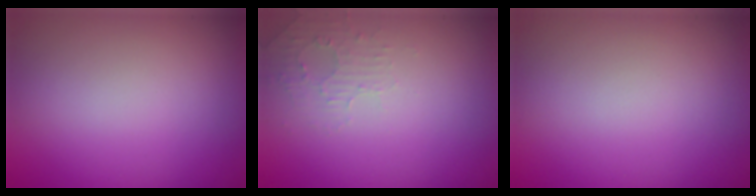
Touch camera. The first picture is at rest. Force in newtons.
{"total": 1.6, "press": 1.6, "slide": 0.4}
{"total": 0.0}